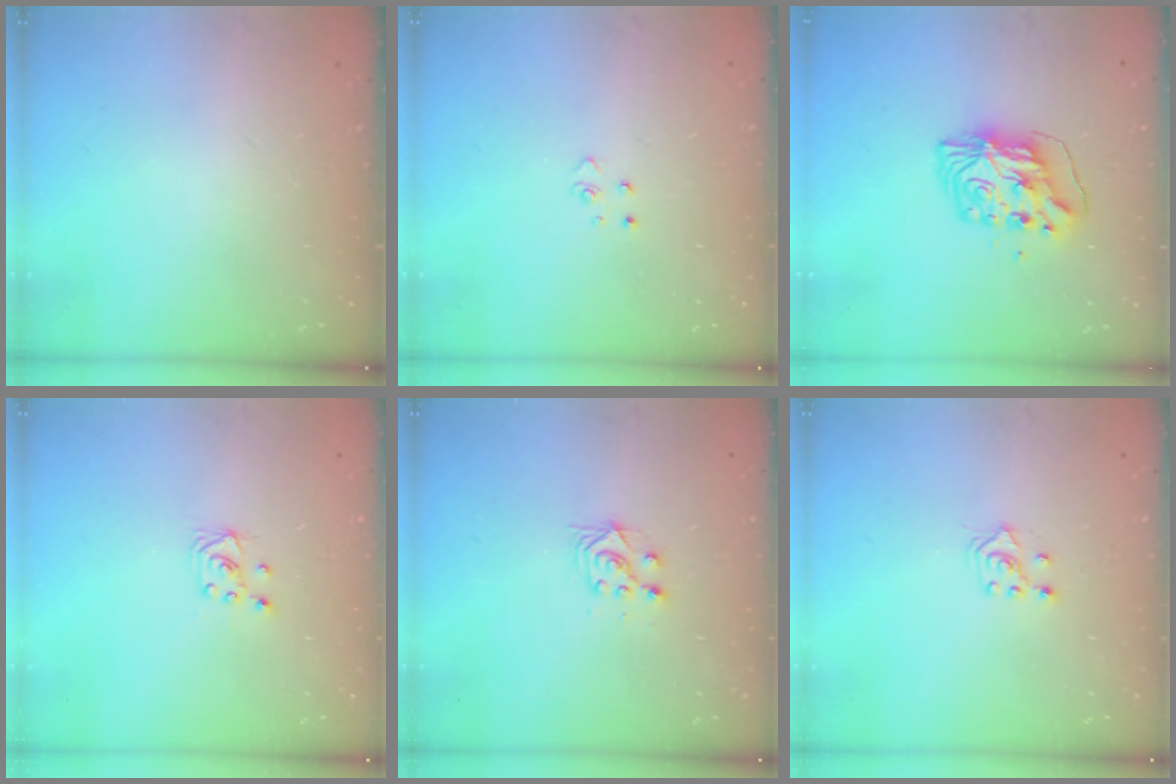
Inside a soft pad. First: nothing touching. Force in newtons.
{"total": 2.6, "press": 2.6, "slide": 0.3}
{"total": 8.6, "press": 8.5, "slide": 1.1}
{"total": 2.0, "press": 2.0, "slide": 0.2}
{"total": 4.9, "press": 4.8, "slide": 1.0}
{"total": 3.5, "press": 3.4, "slide": 0.8}